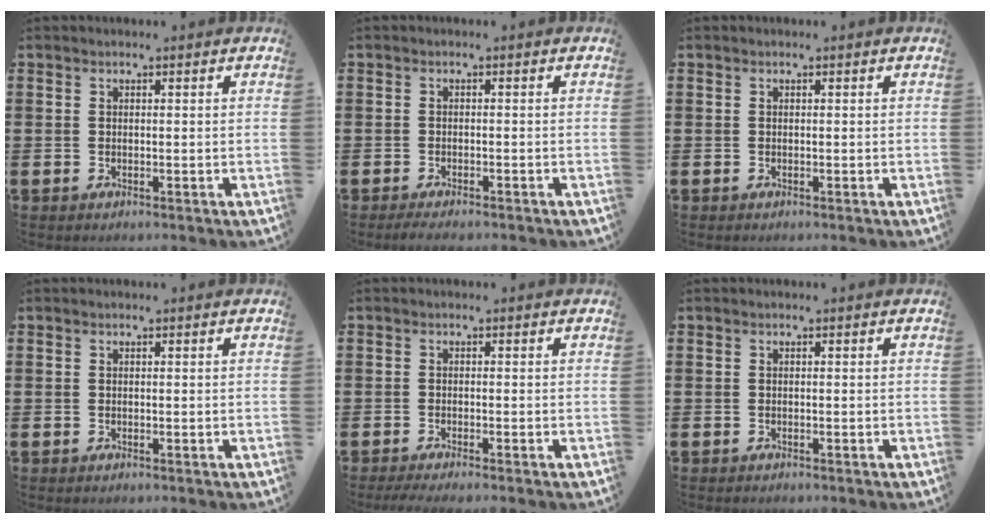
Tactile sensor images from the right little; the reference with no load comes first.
{"total": 1.2, "force": [-1.0, 0.1, 0.5], "torque": [-0.010, -0.001, -0.020]}
{"total": 0.0}
{"total": 0.0}
{"total": 1.1, "force": [-0.8, 0.0, 0.8], "torque": [-0.011, -0.002, -0.015]}
{"total": 0.0}